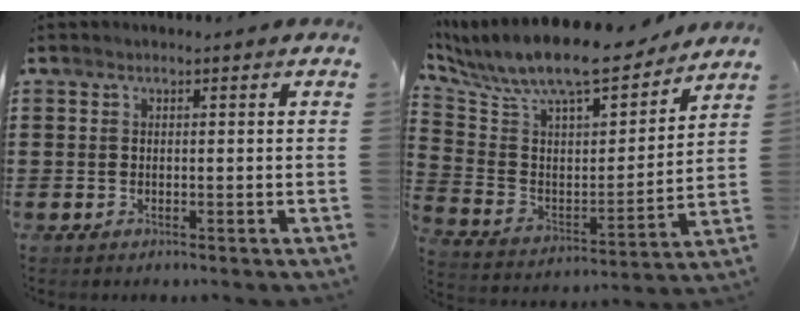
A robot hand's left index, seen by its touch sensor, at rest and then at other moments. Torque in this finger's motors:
{"motor_torque": [2.14, 0.00, 1.05, 0.21]}